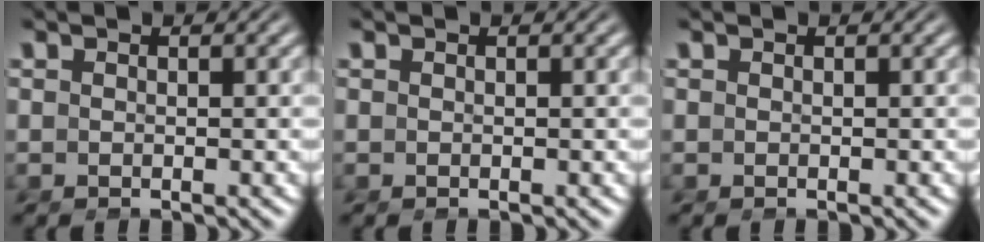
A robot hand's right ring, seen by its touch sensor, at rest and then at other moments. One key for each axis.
{"total": 0.0}
{"total": 0.0}